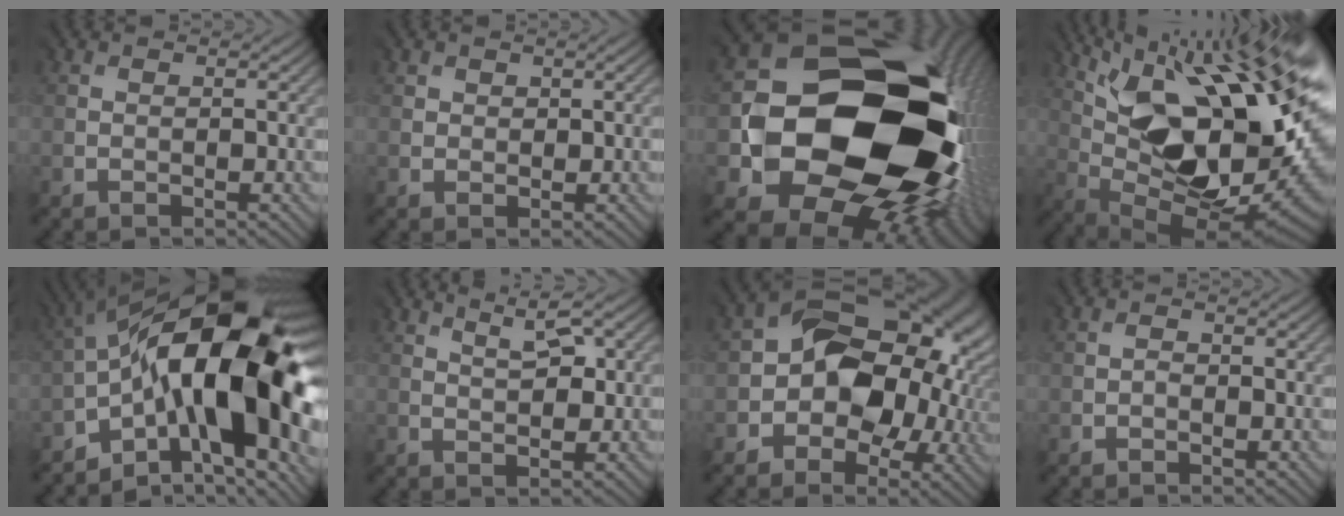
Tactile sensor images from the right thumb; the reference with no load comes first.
{"total": 1.0, "force": [0.7, 0.8, -0.1], "torque": [0.001, -0.002, 0.011]}
{"total": 20.9, "force": [-0.1, 17.1, 12.1], "torque": [-0.274, -0.080, 0.044]}
{"total": 20.6, "force": [5.8, 8.5, 17.9], "torque": [-0.270, 0.026, 0.096]}
{"total": 18.2, "force": [-2.3, 7.9, 16.2], "torque": [-0.244, 0.023, -0.055]}
{"total": 3.8, "force": [2.5, 1.0, 2.6], "torque": [-0.050, 0.002, 0.037]}
{"total": 14.4, "force": [-0.9, 10.4, 9.9], "torque": [-0.133, -0.009, -0.011]}
{"total": 0.5, "force": [-0.5, 0.1, -0.1], "torque": [-0.001, 0.002, -0.011]}